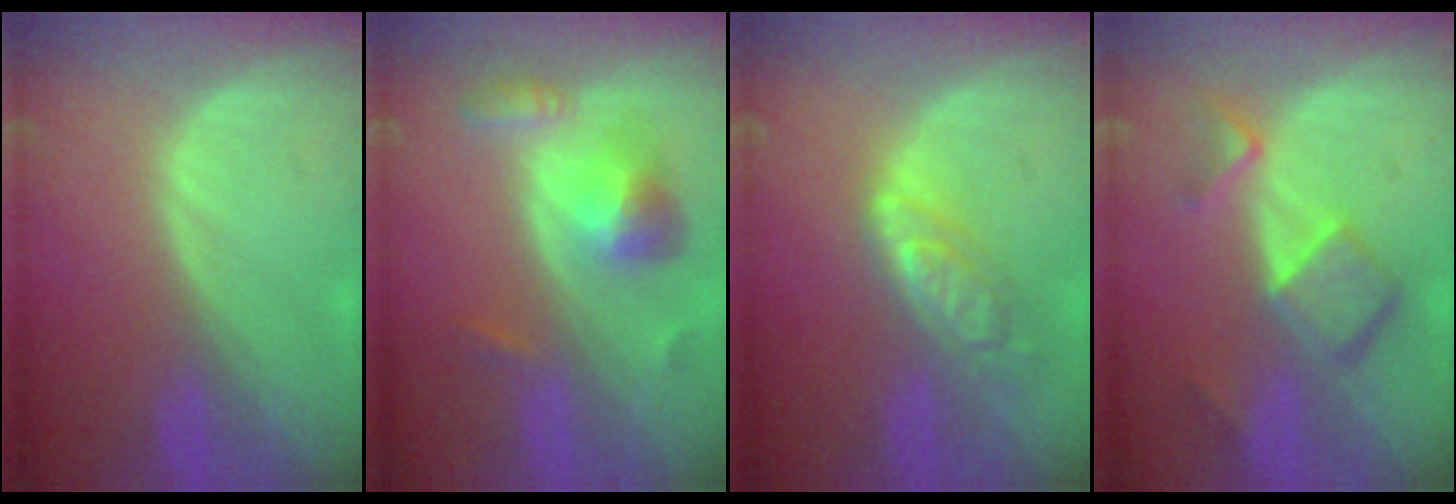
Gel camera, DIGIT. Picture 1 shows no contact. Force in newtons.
{"total": 6.5, "press": 6.0, "slide": 2.5}
{"total": 6.4, "press": 5.7, "slide": 3.0}
{"total": 7.2, "press": 6.2, "slide": 3.7}